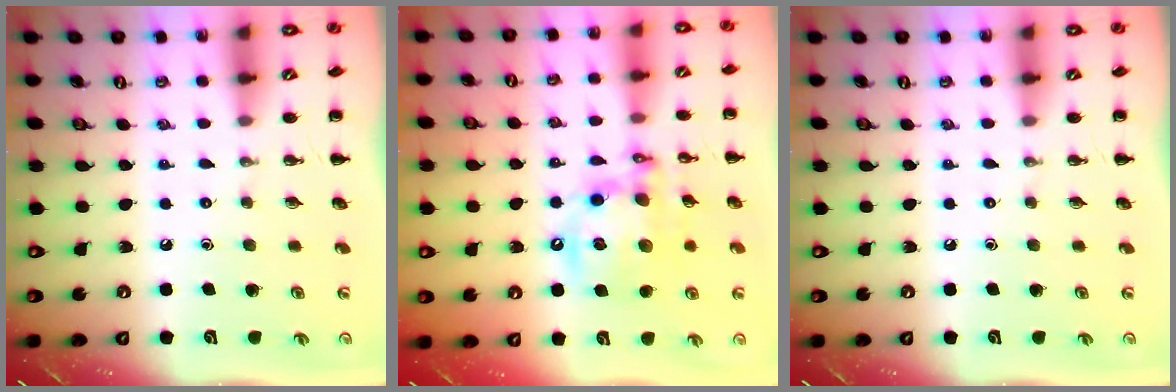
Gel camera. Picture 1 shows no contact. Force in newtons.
{"total": 15.4, "press": 15.1, "slide": 3.1}
{"total": 0.0}